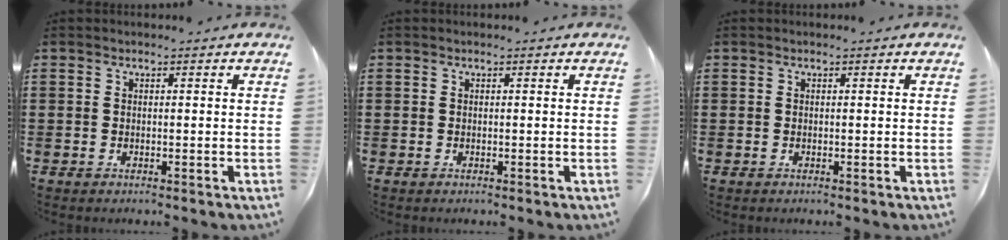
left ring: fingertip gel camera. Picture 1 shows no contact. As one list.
[{"total": 0.0}, {"total": 0.0}]